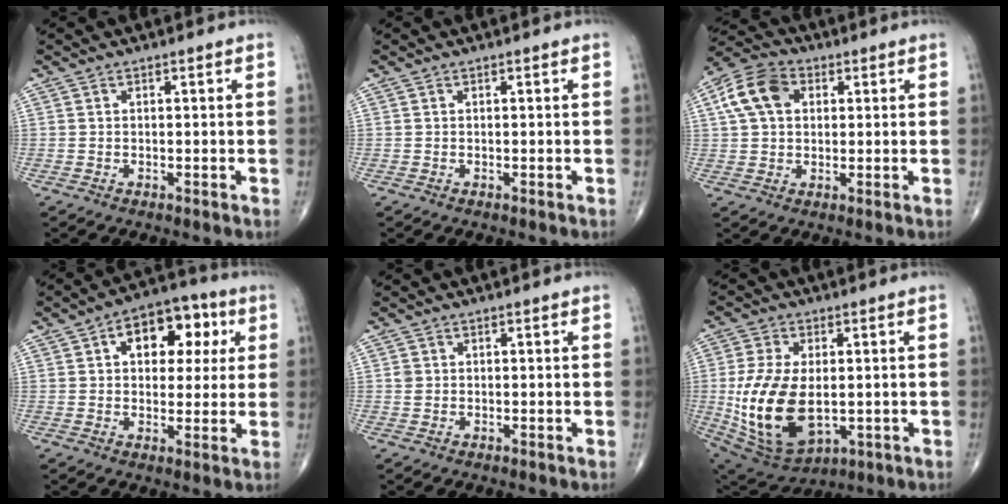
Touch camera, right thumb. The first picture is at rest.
{"total": 0.0}
{"total": 9.9, "force": [2.7, 7.0, 6.4], "torque": [-0.116, 0.016, 0.040]}
{"total": 12.8, "force": [3.9, 8.0, 9.1], "torque": [-0.080, 0.011, 0.051]}
{"total": 1.2, "force": [0.2, 1.1, 0.4], "torque": [-0.003, 0.001, 0.005]}
{"total": 18.0, "force": [-1.4, 10.3, 14.7], "torque": [-0.289, -0.015, -0.002]}